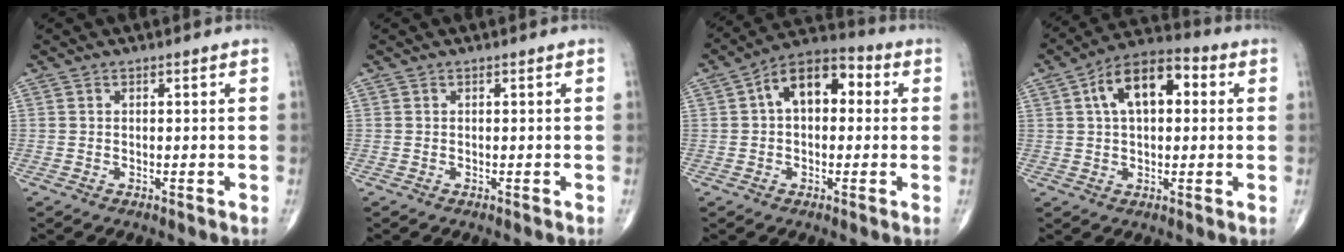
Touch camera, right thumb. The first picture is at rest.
{"total": 0.0}
{"total": 11.5, "force": [1.9, 7.0, 8.9], "torque": [-0.118, 0.035, 0.017]}
{"total": 12.6, "force": [3.0, 7.0, 10.0], "torque": [-0.154, 0.026, 0.040]}